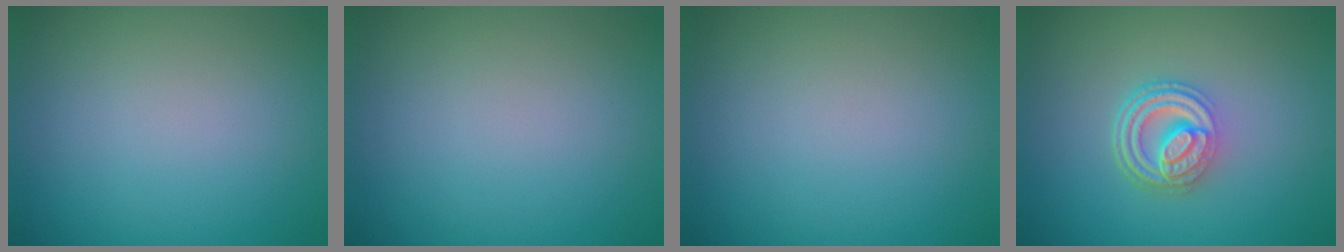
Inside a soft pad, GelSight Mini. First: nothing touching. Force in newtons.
{"total": 0.0}
{"total": 0.0}
{"total": 4.8, "press": 3.4, "slide": 3.4}